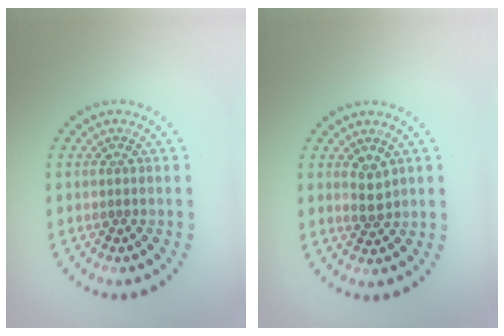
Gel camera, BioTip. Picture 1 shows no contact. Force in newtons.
{"total": 1.8, "press": 1.7, "slide": 0.5}